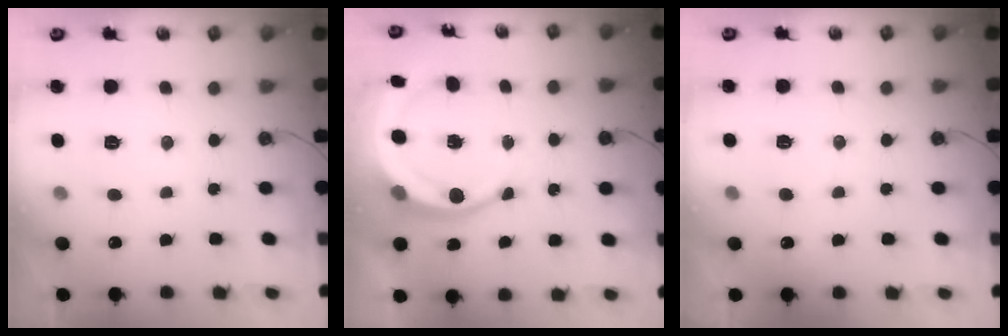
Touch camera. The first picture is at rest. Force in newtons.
{"total": 11.1, "press": 10.9, "slide": 2.0}
{"total": 3.8, "press": 3.8, "slide": 0.4}